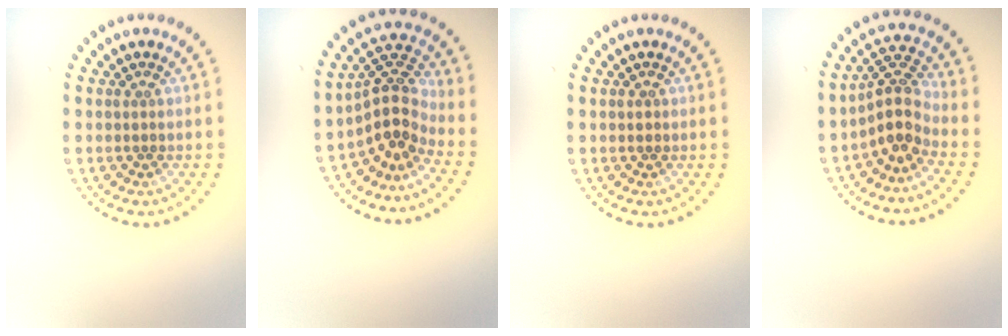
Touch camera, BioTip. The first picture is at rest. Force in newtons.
{"total": 3.8, "press": 2.7, "slide": 2.7}
{"total": 0.7, "press": 0.7, "slide": 0.0}
{"total": 3.7, "press": 2.8, "slide": 2.4}